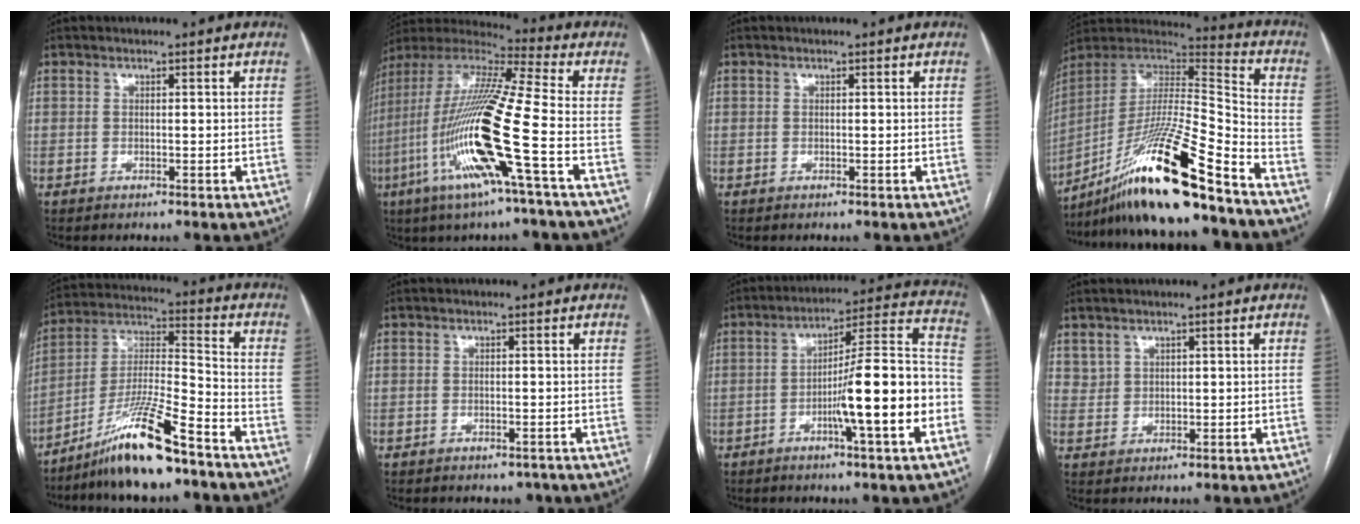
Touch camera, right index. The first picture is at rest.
{"total": 20.5, "force": [-6.3, 0.2, 19.5], "torque": [-0.416, -0.021, -0.130]}
{"total": 0.0}
{"total": 22.0, "force": [-15.8, 0.1, 15.3], "torque": [-0.301, -0.017, -0.290]}
{"total": 14.1, "force": [-10.0, 0.6, 10.0], "torque": [-0.199, -0.010, -0.182]}
{"total": 1.8, "force": [-1.5, 0.9, 0.6], "torque": [-0.007, 0.000, -0.014]}
{"total": 15.6, "force": [-5.1, 0.2, 14.8], "torque": [-0.220, 0.016, -0.080]}
{"total": 2.0, "force": [1.5, 1.4, 0.1], "torque": [0.005, 0.006, 0.029]}